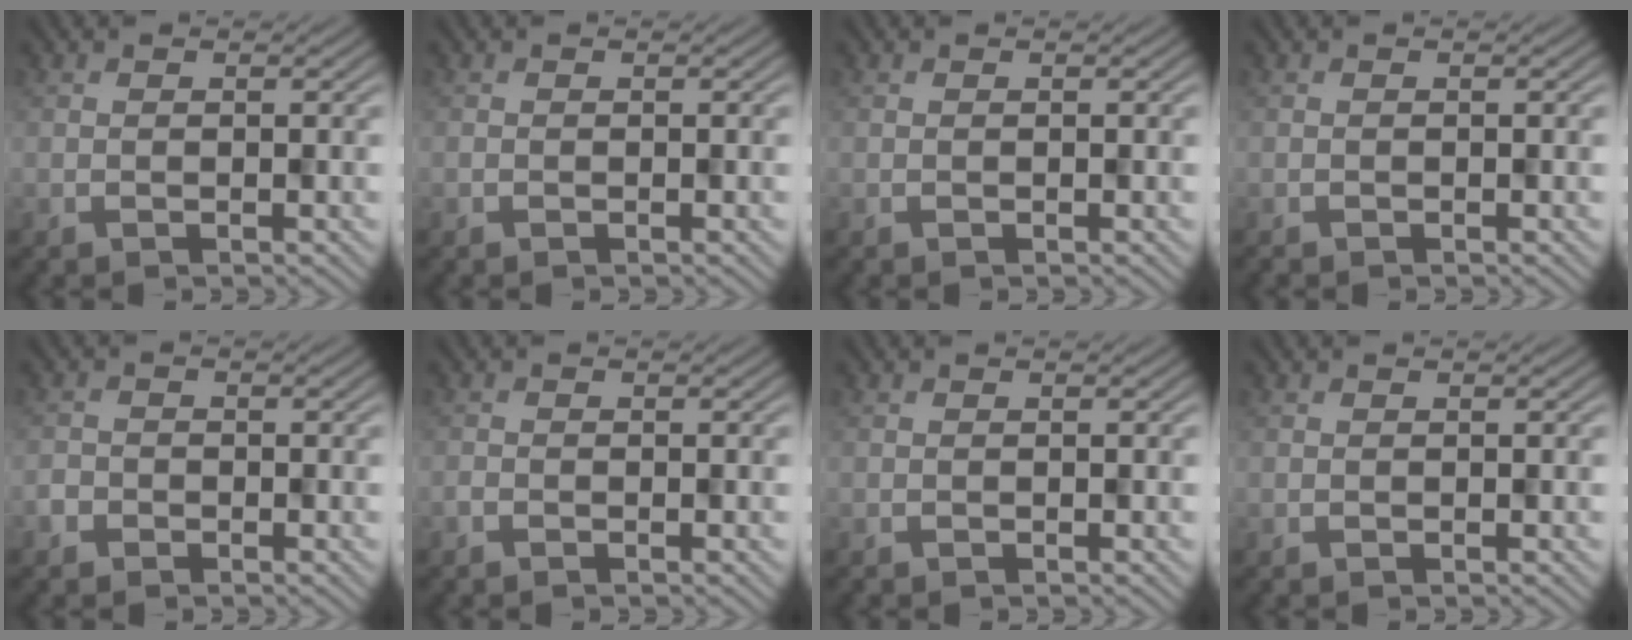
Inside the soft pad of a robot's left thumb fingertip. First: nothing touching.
{"total": 0.0}
{"total": 0.0}
{"total": 0.5, "force": [-0.5, 0.1, -0.1], "torque": [0.001, 0.000, -0.008]}
{"total": 1.3, "force": [-0.9, 0.8, -0.4], "torque": [0.011, -0.001, -0.020]}
{"total": 0.7, "force": [-0.7, 0.1, -0.1], "torque": [0.001, -0.003, -0.012]}
{"total": 0.0}
{"total": 0.0}